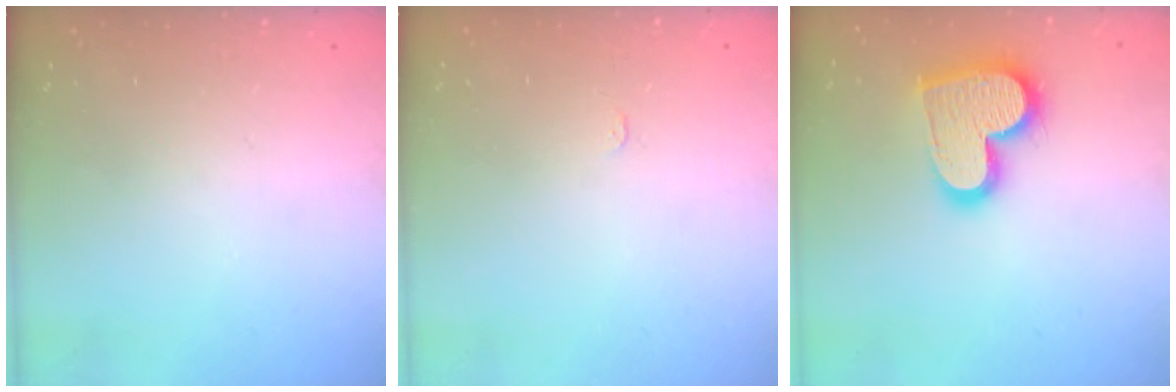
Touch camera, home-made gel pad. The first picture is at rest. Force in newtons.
{"total": 2.4, "press": 2.4, "slide": 0.3}
{"total": 17.2, "press": 17.1, "slide": 1.2}